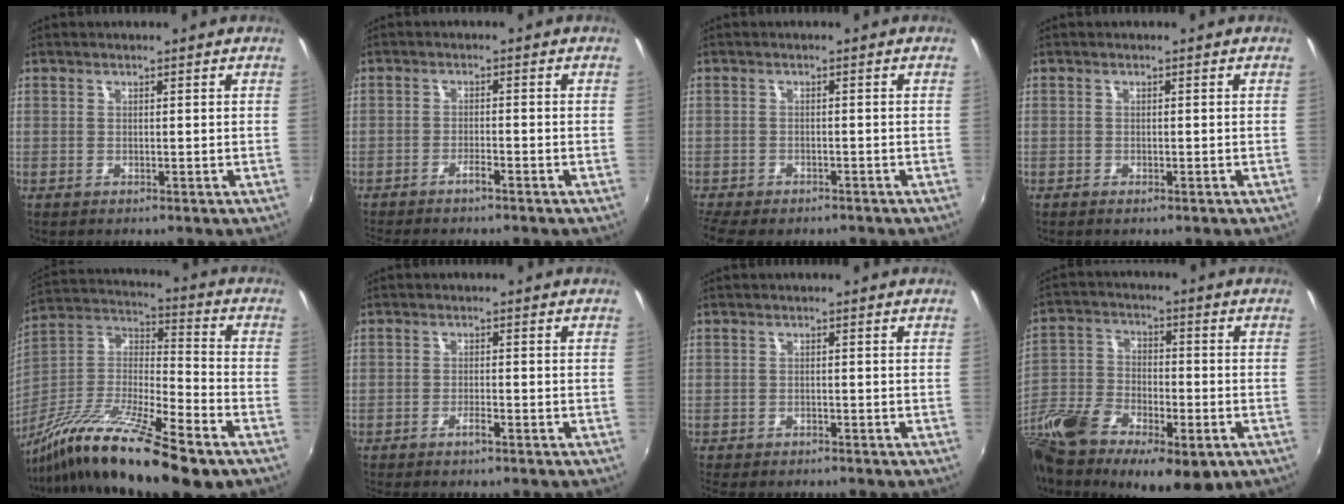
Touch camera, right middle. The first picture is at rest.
{"total": 1.9, "force": [-1.6, -0.2, 1.1], "torque": [-0.031, -0.001, -0.035]}
{"total": 6.8, "force": [-5.5, 2.3, 3.2], "torque": [-0.084, -0.034, -0.092]}
{"total": 0.0}
{"total": 23.7, "force": [-14.7, 5.1, 18.0], "torque": [-0.325, -0.028, -0.260]}
{"total": 1.1, "force": [-0.6, -0.1, 0.9], "torque": [-0.022, 0.002, -0.015]}
{"total": 2.8, "force": [-2.5, 0.8, 1.1], "torque": [-0.031, -0.017, -0.041]}
{"total": 23.1, "force": [-13.9, 9.6, 15.7], "torque": [-0.322, -0.056, -0.241]}